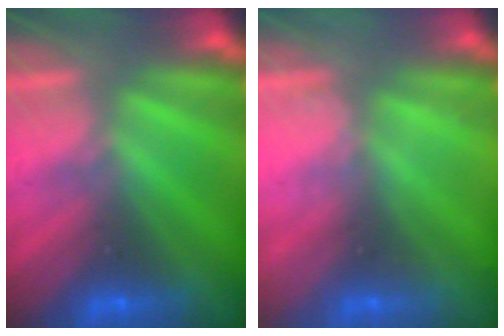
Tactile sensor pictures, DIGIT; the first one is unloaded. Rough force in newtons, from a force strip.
{"total": 2.2}